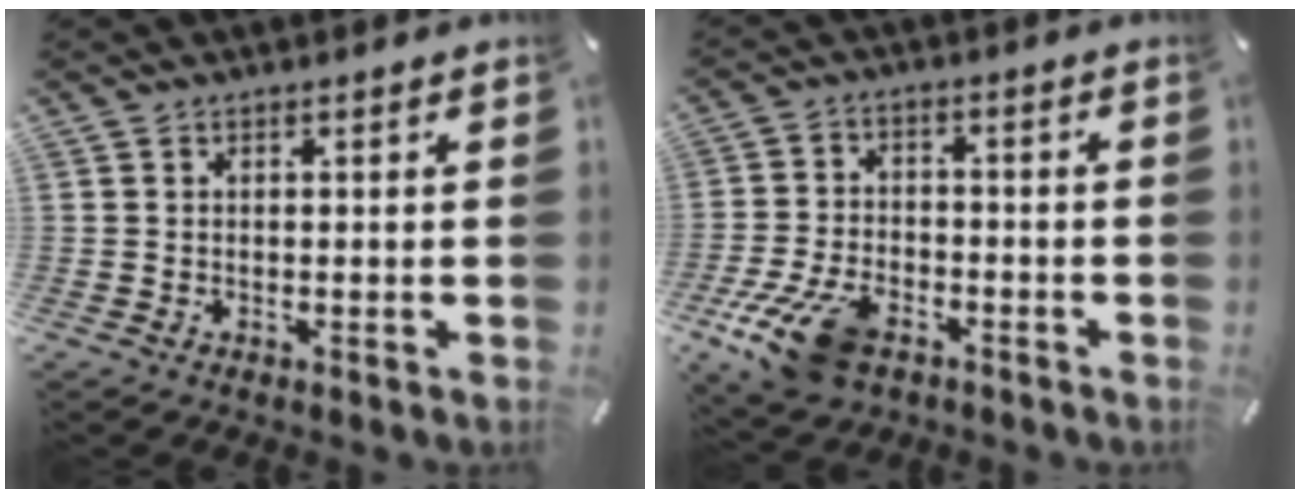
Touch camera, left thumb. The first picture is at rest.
{"total": 12.6, "force": [-7.1, 7.0, 7.7], "torque": [-0.159, 0.031, -0.127]}